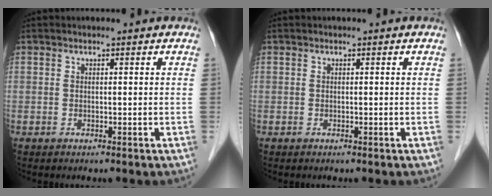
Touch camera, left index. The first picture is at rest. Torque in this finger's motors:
{"motor_torque": [0.00, 0.01, 0.00, 0.00]}